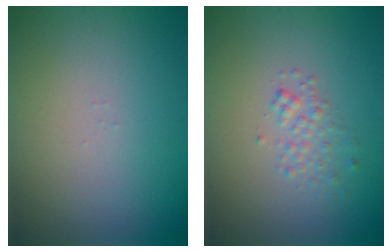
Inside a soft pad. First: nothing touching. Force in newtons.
{"total": 1.5, "press": 1.5, "slide": 0.1}